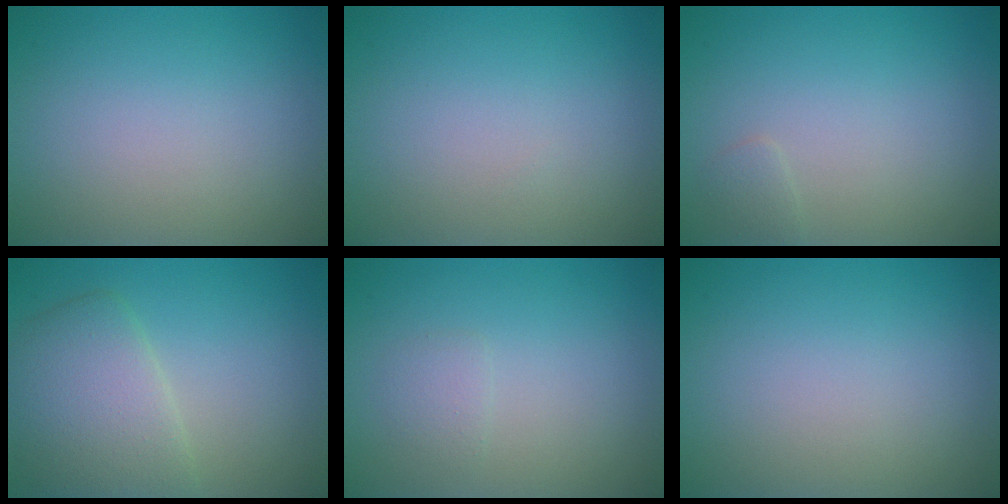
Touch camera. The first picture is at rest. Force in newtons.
{"total": 0.0}
{"total": 0.8, "press": 0.8, "slide": 0.0}
{"total": 5.0, "press": 5.0, "slide": 0.3}
{"total": 1.0, "press": 1.0, "slide": 0.1}
{"total": 0.0}